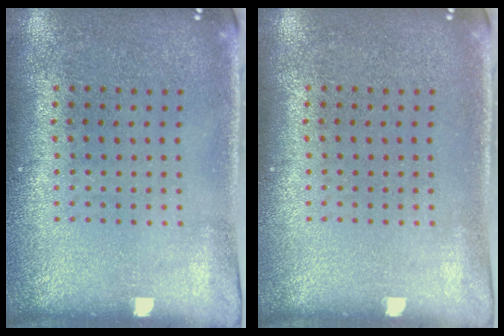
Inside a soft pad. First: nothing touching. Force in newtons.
{"total": 0.0}